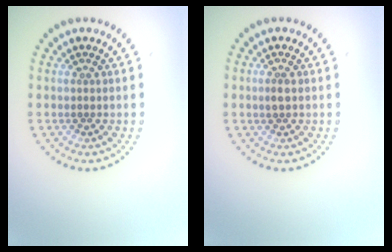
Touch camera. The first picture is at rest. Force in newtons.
{"total": 1.1, "press": 1.1, "slide": 0.1}